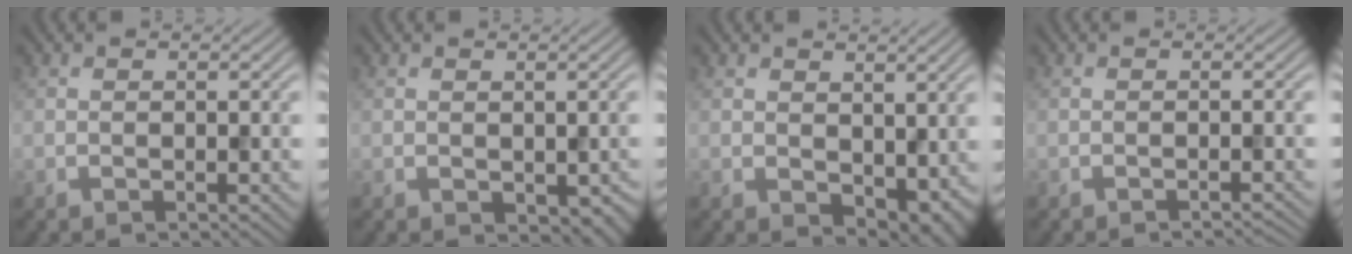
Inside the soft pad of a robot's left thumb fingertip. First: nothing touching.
{"total": 1.7, "force": [-0.1, 1.2, 1.3], "torque": [-0.022, -0.009, 0.008]}
{"total": 4.7, "force": [1.0, 3.1, 3.3], "torque": [-0.059, -0.018, 0.026]}
{"total": 1.0, "force": [-0.9, 0.1, 0.5], "torque": [0.001, 0.002, -0.018]}